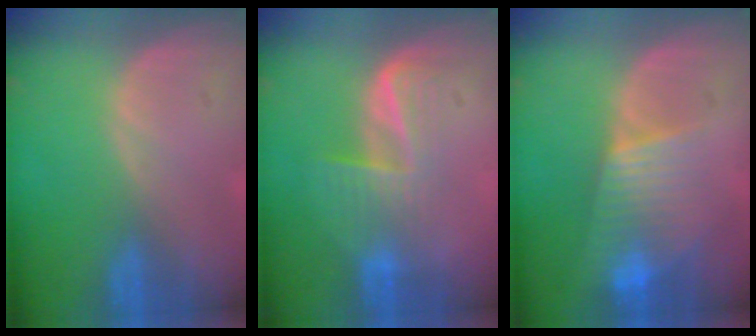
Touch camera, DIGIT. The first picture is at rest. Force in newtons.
{"total": 5.9, "press": 5.3, "slide": 2.6}
{"total": 7.7, "press": 6.8, "slide": 3.6}